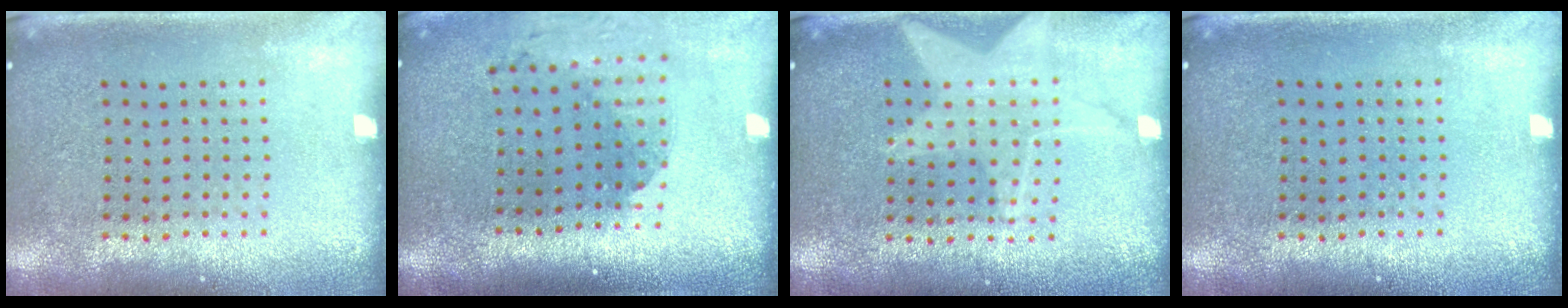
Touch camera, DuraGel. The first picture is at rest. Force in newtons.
{"total": 1.8, "press": 1.5, "slide": 1.1}
{"total": 1.5, "press": 1.5, "slide": 0.4}
{"total": 0.0}